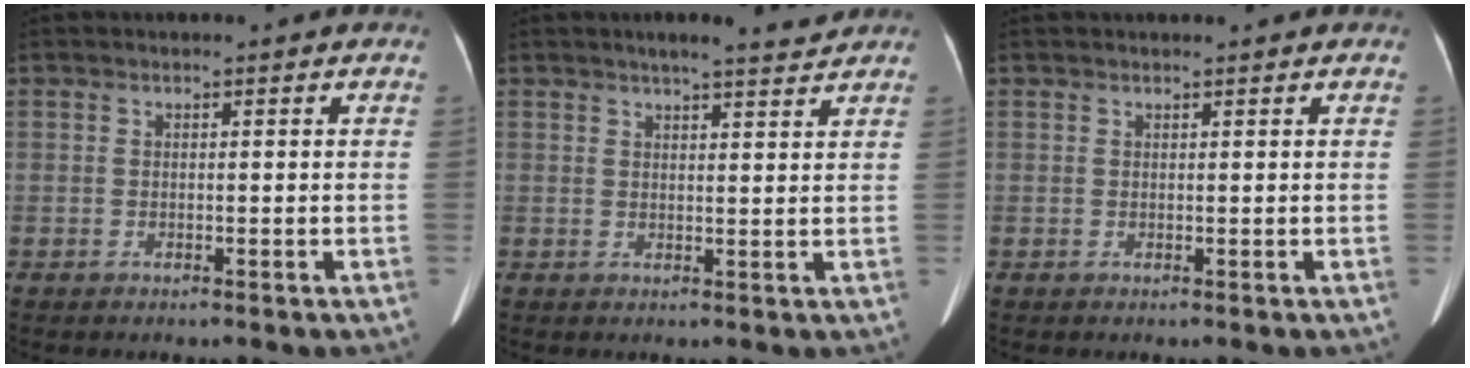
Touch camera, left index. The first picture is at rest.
{"total": 5.2, "force": [4.6, 0.4, 2.4], "torque": [-0.037, 0.008, 0.061]}
{"total": 1.8, "force": [1.6, 0.2, 0.6], "torque": [-0.007, 0.021, 0.027]}